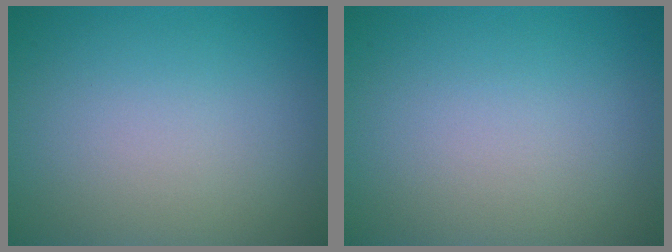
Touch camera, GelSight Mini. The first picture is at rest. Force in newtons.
{"total": 0.0}